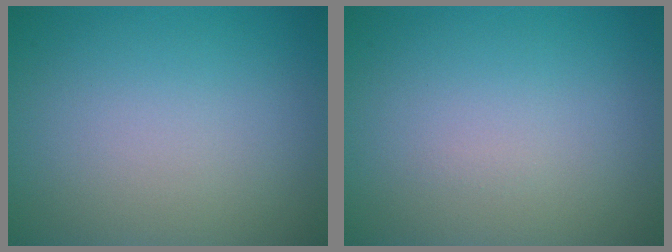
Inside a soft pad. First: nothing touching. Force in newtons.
{"total": 0.0}